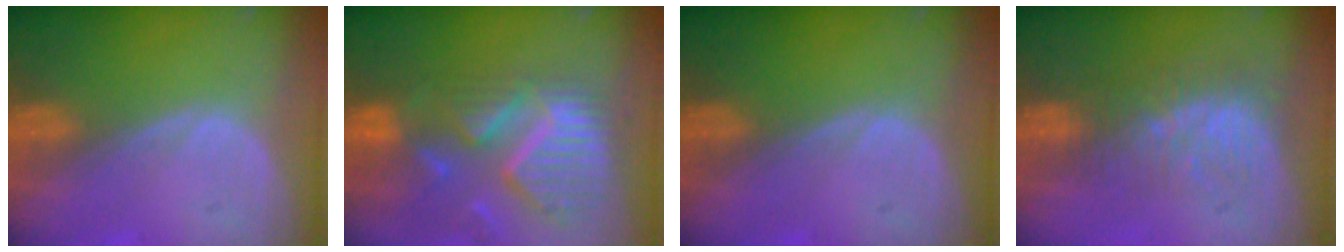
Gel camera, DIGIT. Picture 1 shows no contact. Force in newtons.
{"total": 12.9, "press": 10.9, "slide": 7.0}
{"total": 0.0}
{"total": 7.5, "press": 6.9, "slide": 3.0}